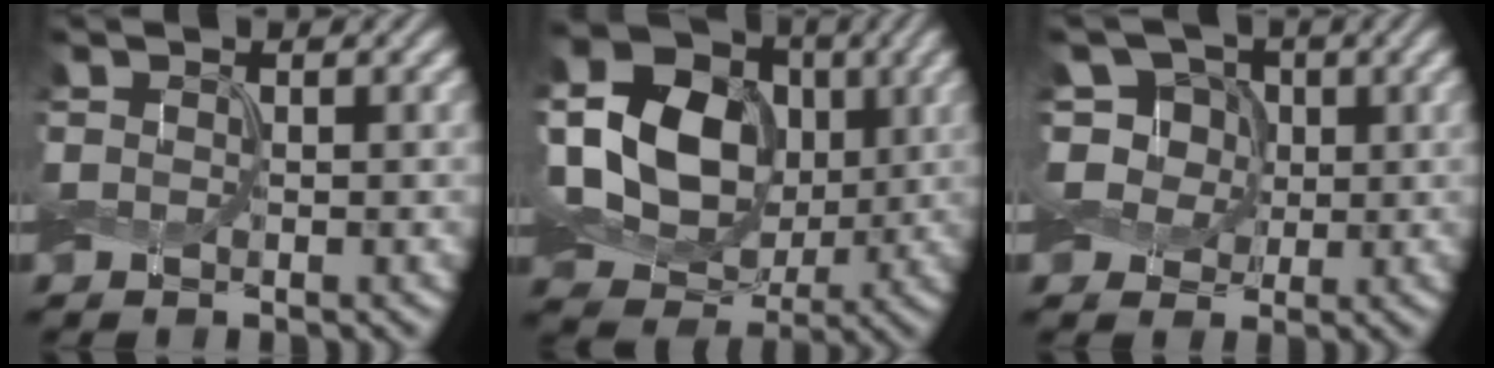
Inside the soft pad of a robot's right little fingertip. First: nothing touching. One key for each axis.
{"total": 14.6, "fx": 1.0, "fy": 11.7, "fz": 8.7, "tx": -0.198, "ty": 0.023, "tz": 0.025}
{"total": 5.8, "fx": 1.0, "fy": 5.0, "fz": 2.7, "tx": -0.061, "ty": 0.016, "tz": 0.007}